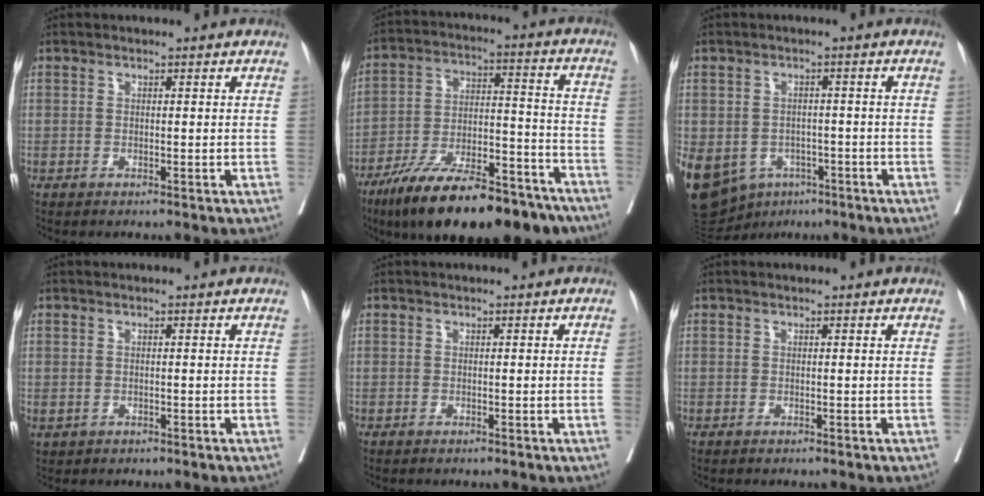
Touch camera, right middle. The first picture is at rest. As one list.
[{"total": 22.5, "force": [-16.7, 6.2, 13.8], "torque": [-0.188, 0.010, -0.270]}, {"total": 24.5, "force": [-10.6, 19.4, 10.6], "torque": [-0.353, -0.015, -0.144]}, {"total": 1.0, "force": [-0.2, 0.8, 0.6], "torque": [-0.017, 0.001, 0.006]}, {"total": 0.0}, {"total": 0.0}]